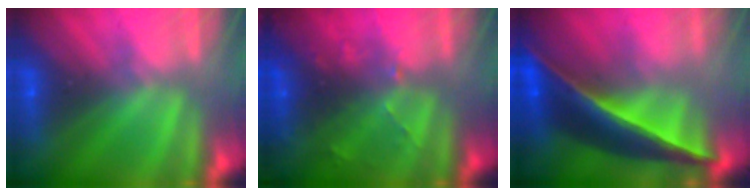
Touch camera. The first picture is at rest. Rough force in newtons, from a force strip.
{"total": 8.4}
{"total": 8.6}